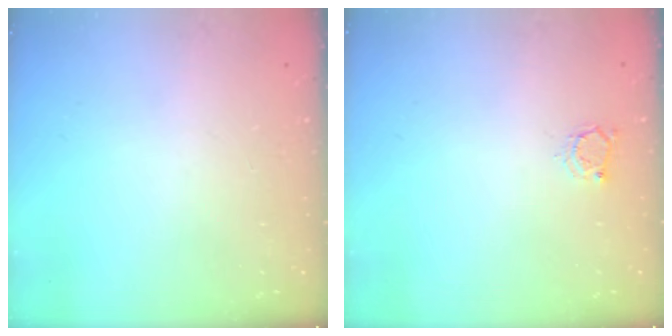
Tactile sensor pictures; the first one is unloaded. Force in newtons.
{"total": 3.3, "press": 3.2, "slide": 0.5}